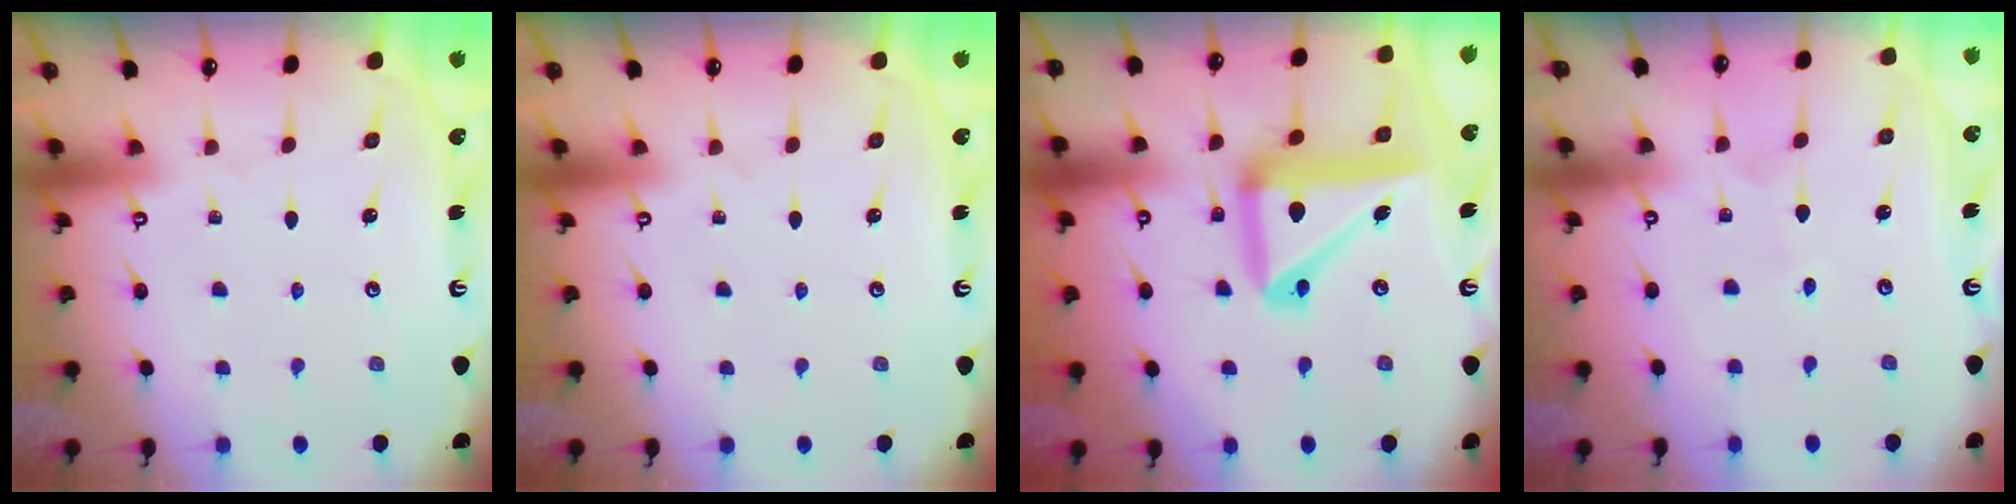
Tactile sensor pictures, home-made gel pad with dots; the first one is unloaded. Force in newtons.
{"total": 0.0}
{"total": 16.7, "press": 16.5, "slide": 2.6}
{"total": 2.2, "press": 2.1, "slide": 0.2}